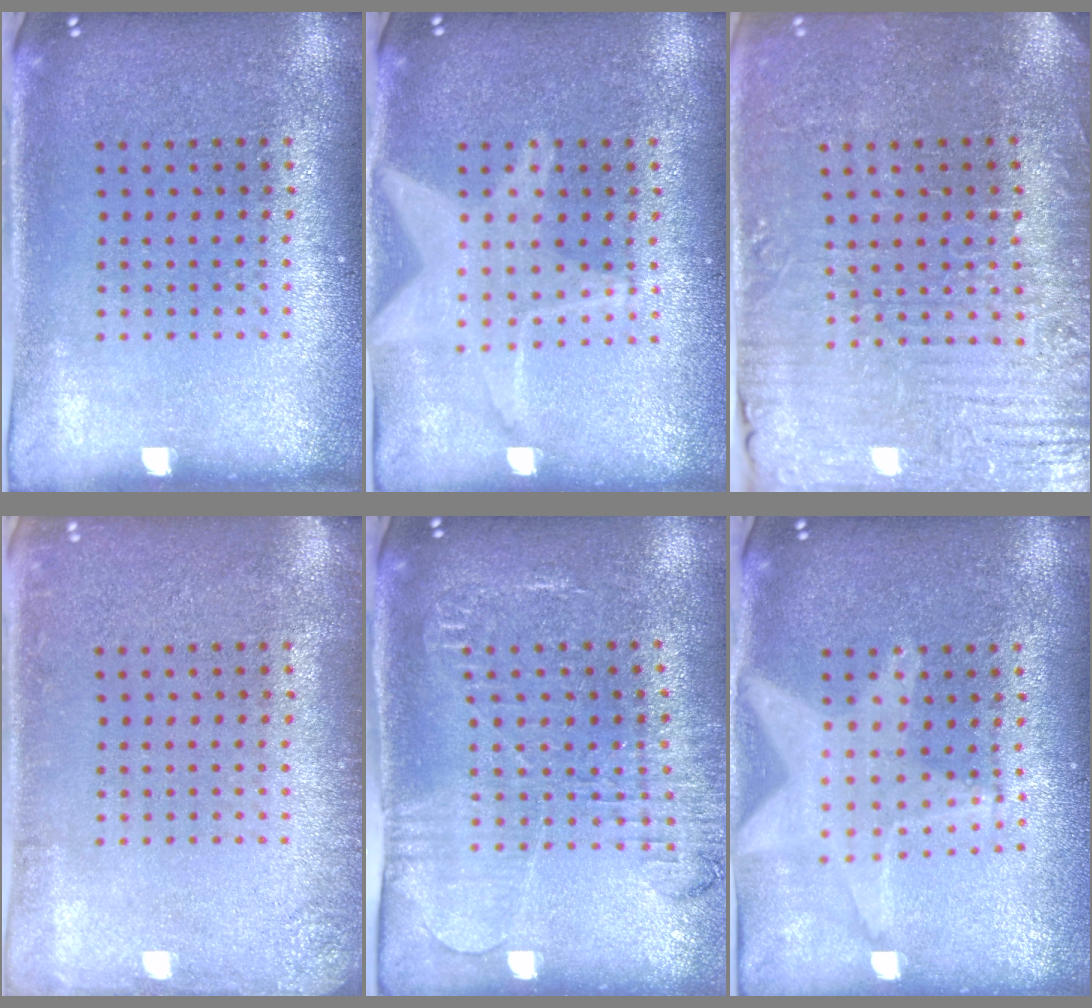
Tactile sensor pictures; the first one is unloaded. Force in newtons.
{"total": 3.0, "press": 3.0, "slide": 0.4}
{"total": 3.8, "press": 3.6, "slide": 1.2}
{"total": 1.5, "press": 1.5, "slide": 0.2}
{"total": 1.9, "press": 1.9, "slide": 0.1}
{"total": 1.9, "press": 1.6, "slide": 1.0}